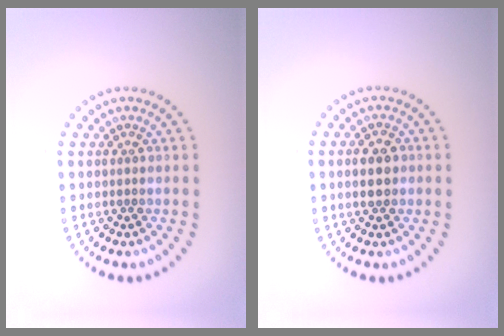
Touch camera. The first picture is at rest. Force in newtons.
{"total": 2.4, "press": 2.4, "slide": 0.1}